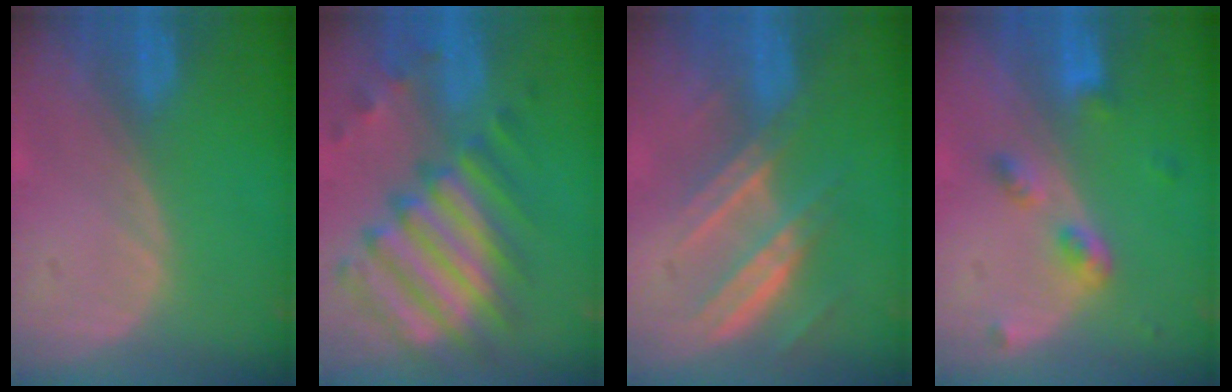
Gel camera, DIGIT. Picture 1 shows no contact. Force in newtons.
{"total": 11.9, "press": 10.4, "slide": 5.8}
{"total": 7.7, "press": 6.9, "slide": 3.5}
{"total": 4.0, "press": 4.0, "slide": 0.4}